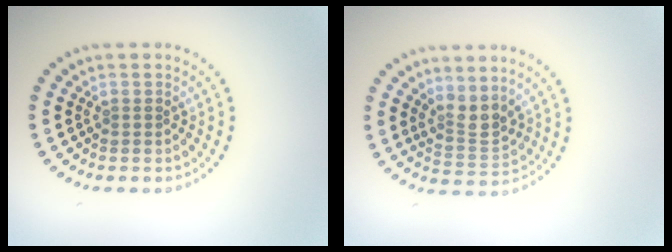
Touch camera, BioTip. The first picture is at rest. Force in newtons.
{"total": 2.5, "press": 2.0, "slide": 1.5}